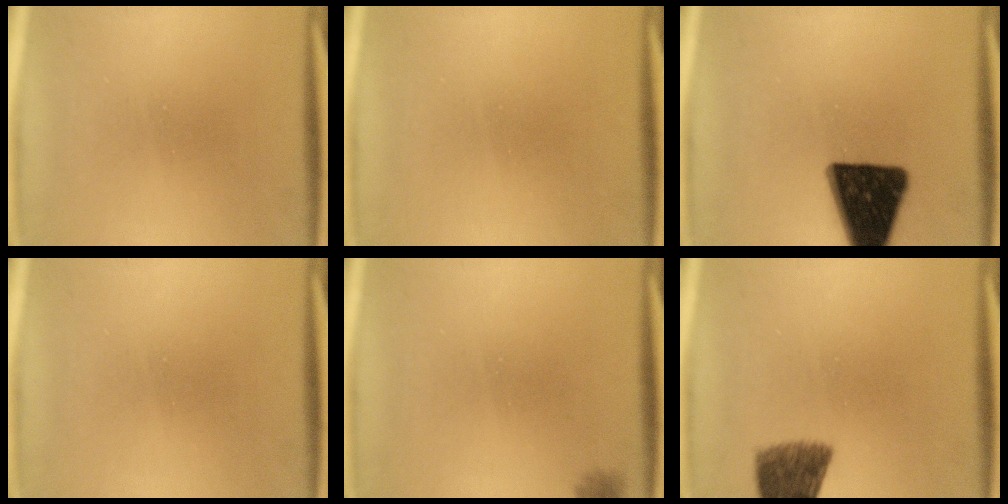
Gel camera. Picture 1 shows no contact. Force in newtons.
{"total": 0.5}
{"total": 16.7}
{"total": 0.0}
{"total": 1.6}
{"total": 7.9}